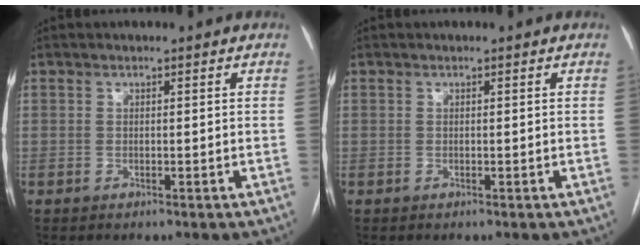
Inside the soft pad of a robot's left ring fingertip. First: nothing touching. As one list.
[{"total": 0.0}]